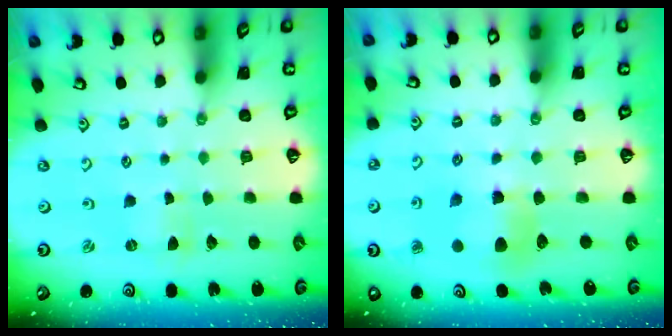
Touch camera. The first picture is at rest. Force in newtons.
{"total": 7.0, "press": 7.0, "slide": 1.0}